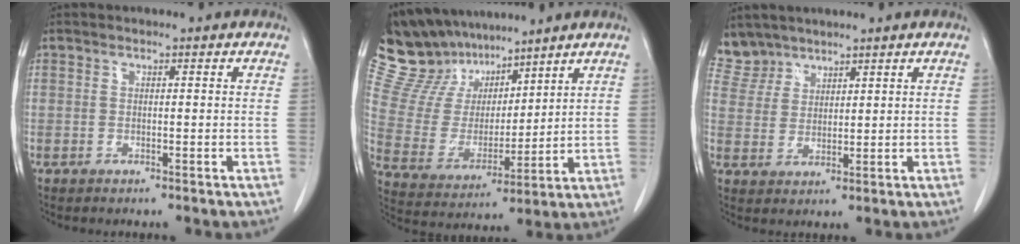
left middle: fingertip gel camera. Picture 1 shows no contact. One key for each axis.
{"total": 14.3, "fx": 12.5, "fy": 5.7, "fz": 4.0, "tx": -0.094, "ty": 0.024, "tz": 0.246}
{"total": 4.6, "fx": 4.2, "fy": 1.8, "fz": -0.6, "tx": 0.013, "ty": 0.003, "tz": 0.091}